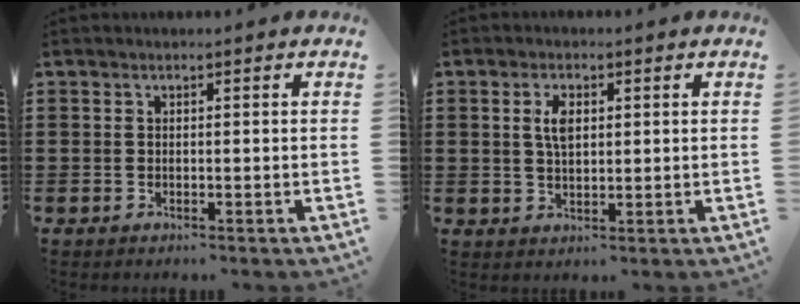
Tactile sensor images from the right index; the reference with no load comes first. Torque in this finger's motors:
{"motor_torque": [0.64, 0.39, 0.16, 0.05]}